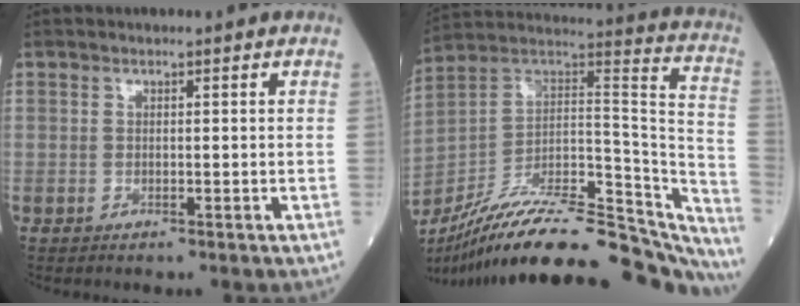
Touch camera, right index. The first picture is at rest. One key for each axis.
{"total": 36.0, "fx": -29.7, "fy": 8.0, "fz": 18.6, "tx": -0.250, "ty": -0.008, "tz": -0.431}